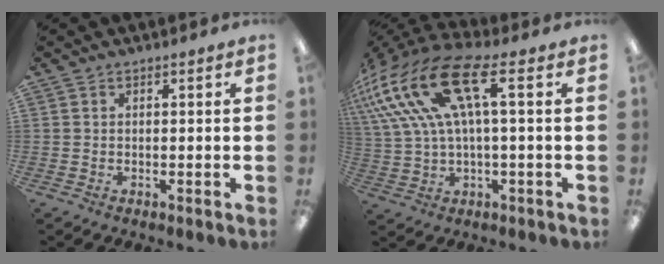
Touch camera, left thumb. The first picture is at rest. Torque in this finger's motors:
{"motor_torque": [2.12, 2.88, 2.05, -0.72, 0.74]}